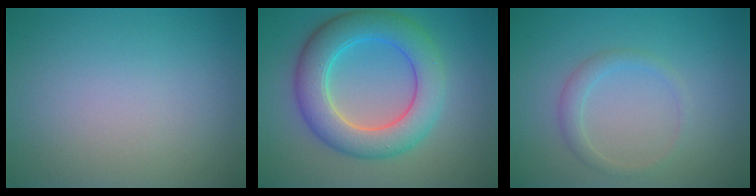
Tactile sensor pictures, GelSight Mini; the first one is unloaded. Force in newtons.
{"total": 7.3, "press": 7.3, "slide": 0.3}
{"total": 1.6, "press": 1.6, "slide": 0.0}